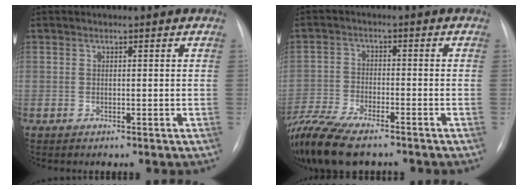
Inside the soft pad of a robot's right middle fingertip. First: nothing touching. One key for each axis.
{"total": 9.9, "fx": -8.2, "fy": 0.0, "fz": 5.7, "tx": -0.112, "ty": -0.026, "tz": -0.147}